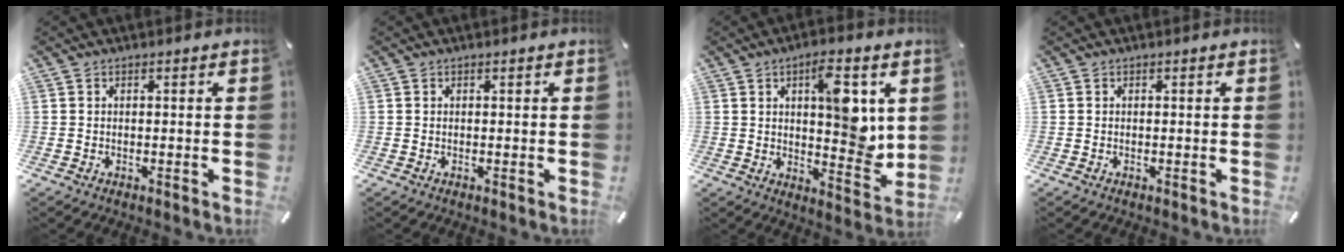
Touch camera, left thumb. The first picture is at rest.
{"total": 0.0}
{"total": 12.0, "force": [3.8, 4.8, 10.3], "torque": [-0.122, -0.028, 0.058]}
{"total": 0.0}